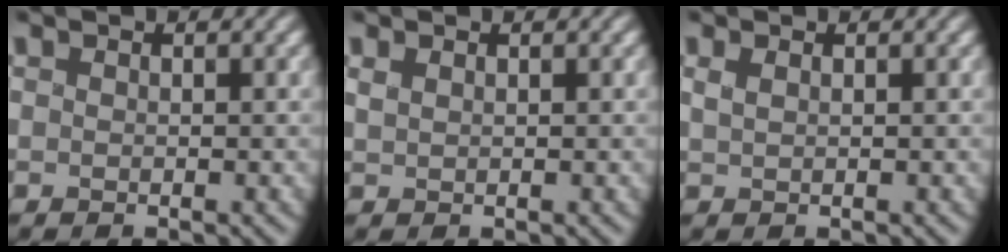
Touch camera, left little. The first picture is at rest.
{"total": 0.7, "force": [0.4, 0.3, 0.5], "torque": [-0.015, 0.001, 0.010]}
{"total": 0.8, "force": [0.2, 0.4, 0.7], "torque": [-0.020, 0.000, 0.006]}